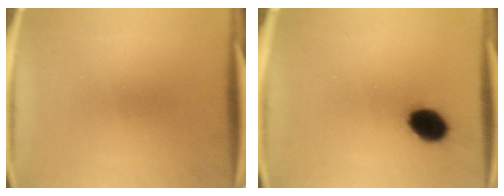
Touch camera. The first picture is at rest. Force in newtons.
{"total": 8.1}